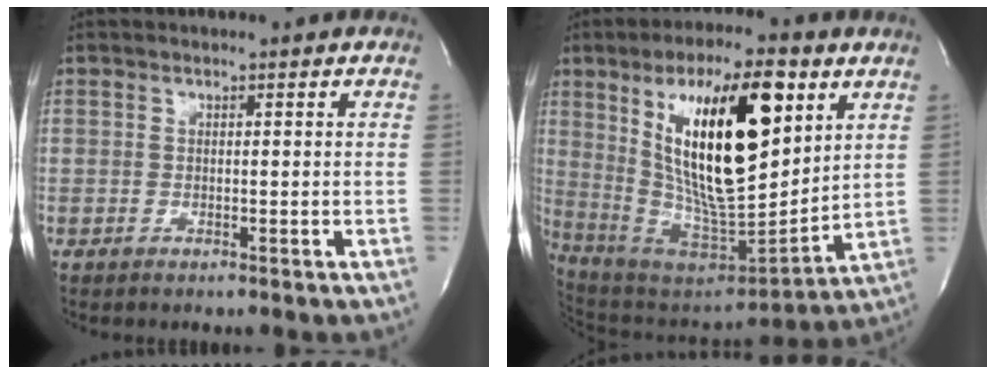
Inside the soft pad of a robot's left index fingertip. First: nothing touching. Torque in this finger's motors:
{"motor_torque": [1.48, -0.66, 1.05, 0.21]}